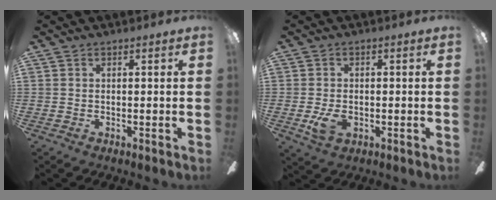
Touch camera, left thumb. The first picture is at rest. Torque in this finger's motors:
{"motor_torque": [0.01, 0.02, -0.34, 0.25, 0.11]}